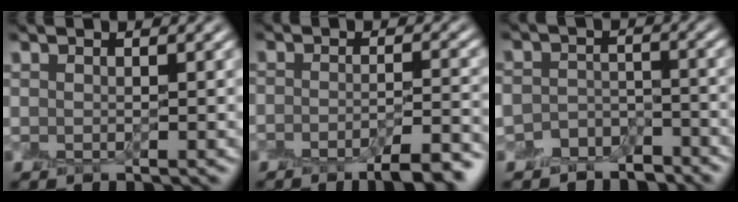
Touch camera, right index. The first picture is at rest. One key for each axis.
{"total": 5.2, "fx": -3.6, "fy": 1.2, "fz": 3.6, "tx": -0.037, "ty": 0.003, "tz": -0.055}
{"total": 4.4, "fx": -3.8, "fy": 2.3, "fz": 0.3, "tx": 0.003, "ty": -0.005, "tz": -0.065}